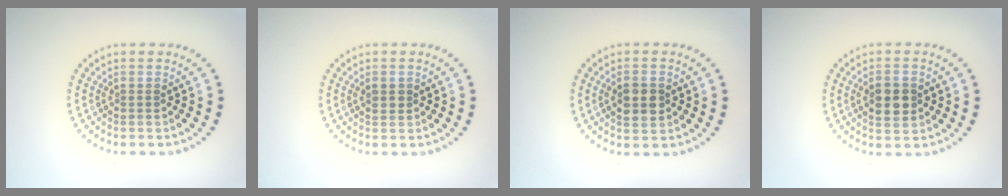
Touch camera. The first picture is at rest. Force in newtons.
{"total": 1.2, "press": 1.2, "slide": 0.2}
{"total": 2.8, "press": 2.8, "slide": 0.1}
{"total": 3.1, "press": 3.1, "slide": 0.0}